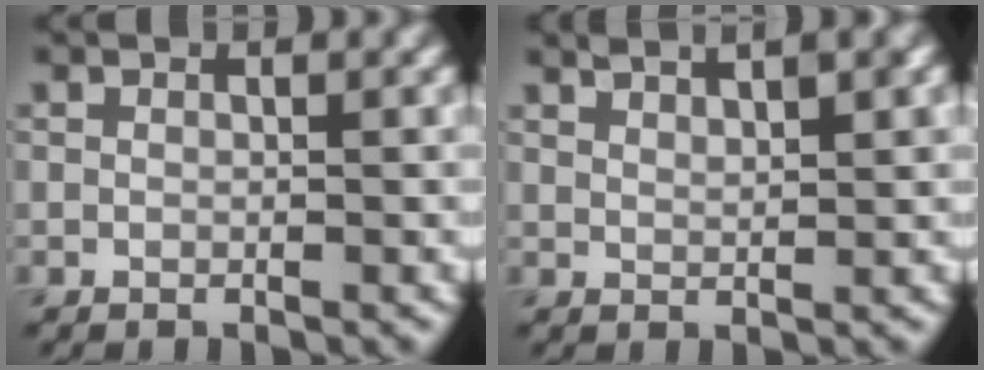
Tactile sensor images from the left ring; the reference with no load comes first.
{"total": 3.4, "force": [2.3, 1.0, 2.3], "torque": [-0.012, 0.010, 0.020]}